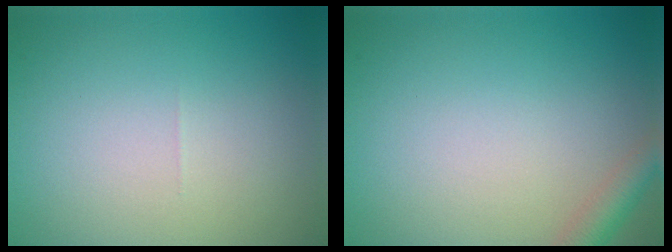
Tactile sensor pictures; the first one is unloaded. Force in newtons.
{"total": 2.3, "press": 2.3, "slide": 0.1}